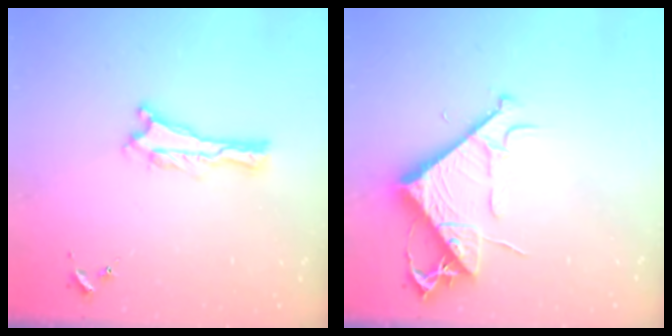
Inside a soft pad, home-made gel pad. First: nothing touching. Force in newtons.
{"total": 8.6, "press": 8.5, "slide": 1.2}